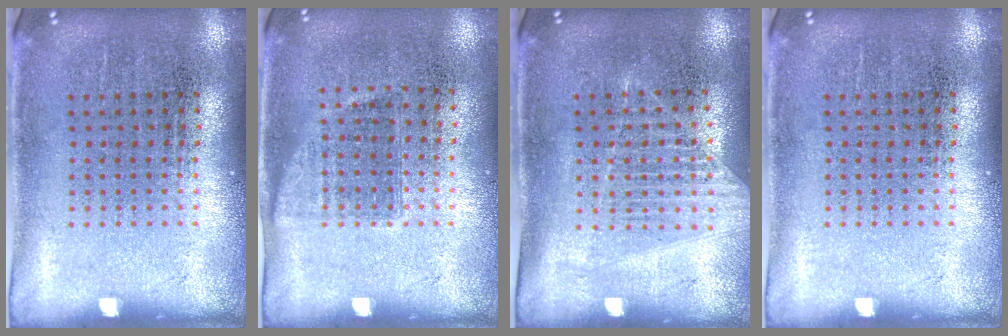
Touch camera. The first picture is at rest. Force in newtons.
{"total": 0.9, "press": 0.8, "slide": 0.4}
{"total": 1.2, "press": 1.1, "slide": 0.4}
{"total": 0.0}